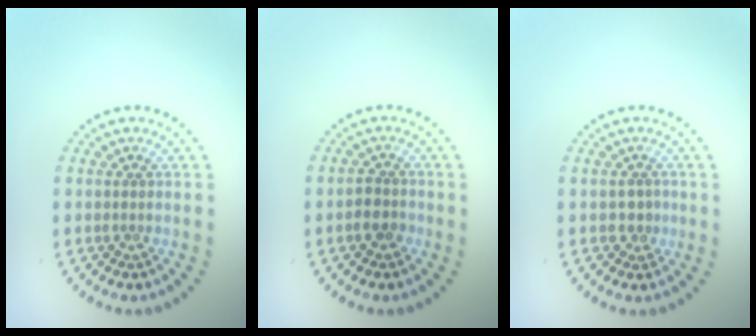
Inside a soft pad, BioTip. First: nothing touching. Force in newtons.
{"total": 1.9, "press": 1.7, "slide": 0.6}
{"total": 1.2, "press": 1.2, "slide": 0.4}